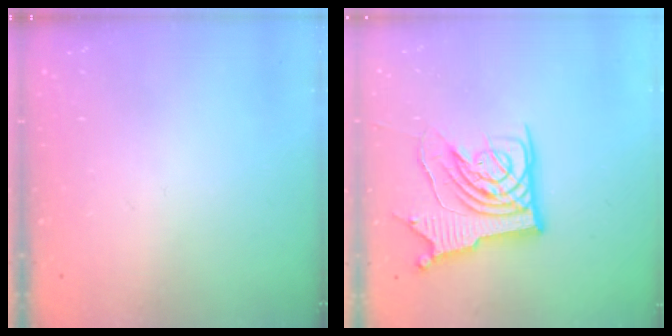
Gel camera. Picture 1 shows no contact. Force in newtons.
{"total": 13.3, "press": 13.1, "slide": 1.9}